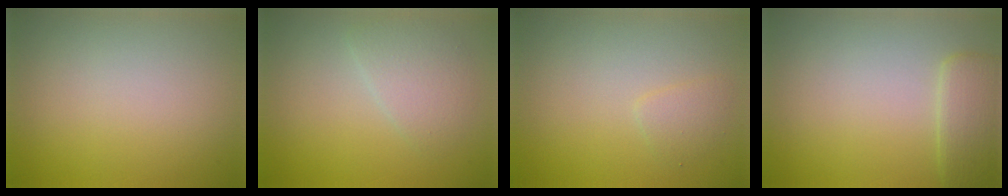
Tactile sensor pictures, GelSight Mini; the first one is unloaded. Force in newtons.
{"total": 2.5, "press": 2.5, "slide": 0.1}
{"total": 1.2, "press": 1.2, "slide": 0.0}
{"total": 2.9, "press": 2.8, "slide": 0.2}